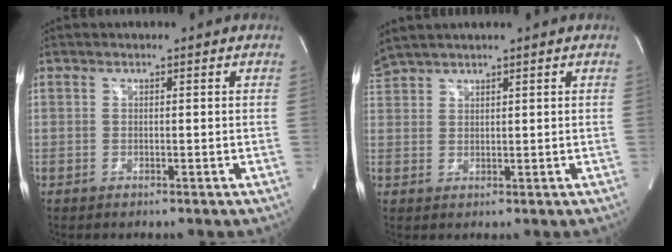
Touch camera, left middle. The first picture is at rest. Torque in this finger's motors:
{"motor_torque": [-0.14, -0.23, -0.06, 0.00]}